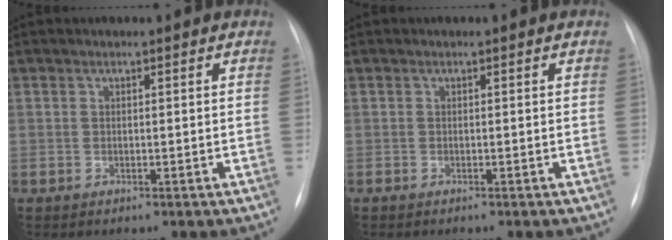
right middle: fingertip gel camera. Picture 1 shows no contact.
{"total": 0.0}